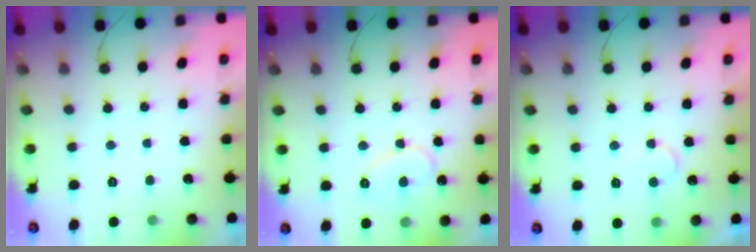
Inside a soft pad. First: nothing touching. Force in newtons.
{"total": 8.8, "press": 8.7, "slide": 0.6}
{"total": 6.1, "press": 6.1, "slide": 0.4}